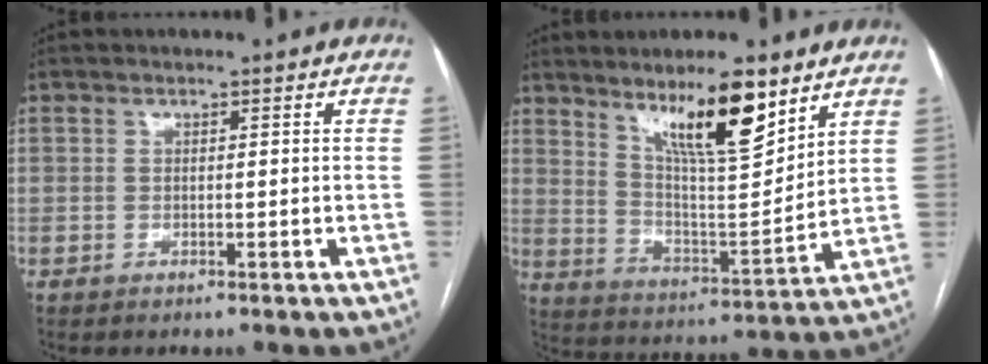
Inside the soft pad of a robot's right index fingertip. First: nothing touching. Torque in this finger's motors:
{"motor_torque": [1.01, 1.12, 0.30, 0.09]}